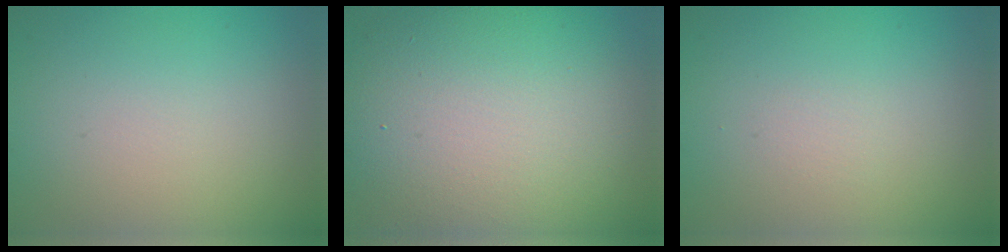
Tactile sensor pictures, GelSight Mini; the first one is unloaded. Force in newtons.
{"total": 13.1, "press": 13.1, "slide": 0.8}
{"total": 0.5, "press": 0.5, "slide": 0.0}